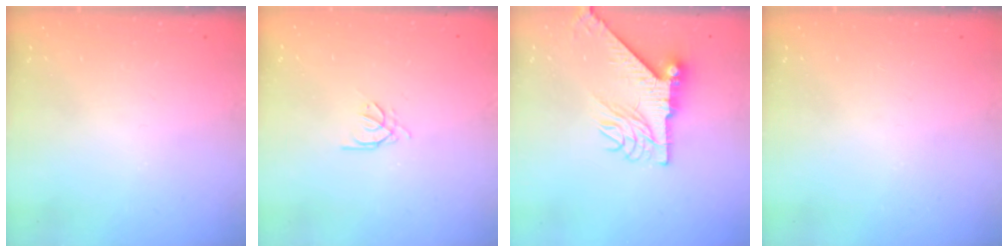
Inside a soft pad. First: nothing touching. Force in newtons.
{"total": 1.4, "press": 1.3, "slide": 0.3}
{"total": 10.0, "press": 9.8, "slide": 1.6}
{"total": 0.0}